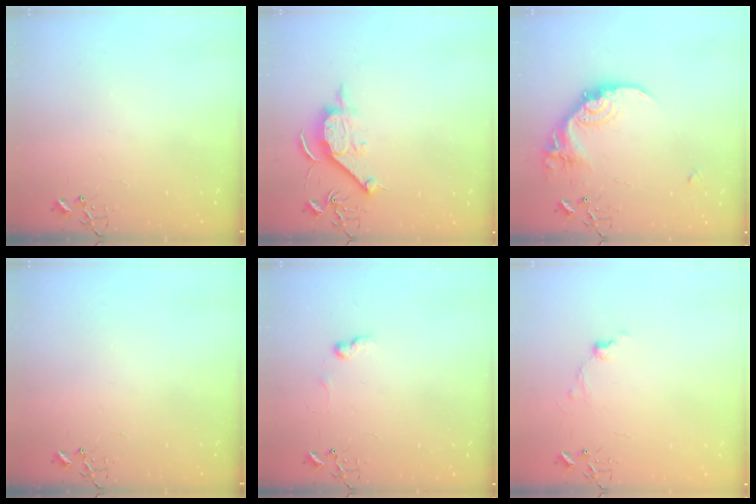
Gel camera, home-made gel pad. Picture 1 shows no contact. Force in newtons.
{"total": 11.3, "press": 11.3, "slide": 0.5}
{"total": 18.0, "press": 17.9, "slide": 1.1}
{"total": 0.0}
{"total": 6.7, "press": 6.6, "slide": 0.9}
{"total": 6.8, "press": 6.8, "slide": 0.7}